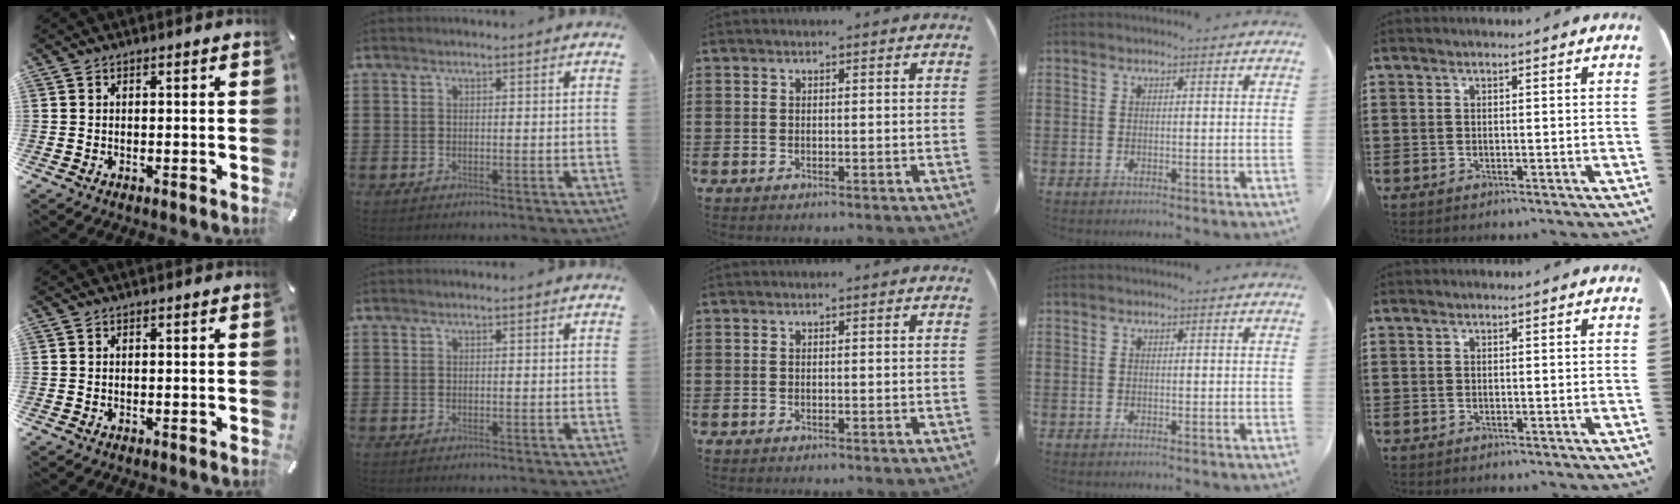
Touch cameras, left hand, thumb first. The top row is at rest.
{}